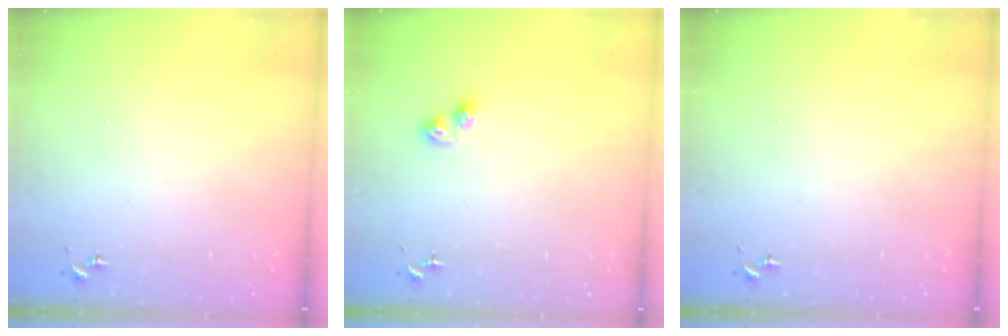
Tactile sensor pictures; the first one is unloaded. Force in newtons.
{"total": 4.8, "press": 4.8, "slide": 0.5}
{"total": 0.0}